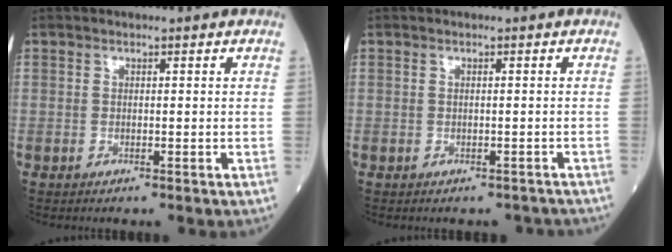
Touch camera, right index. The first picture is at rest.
{"total": 1.3, "force": [-1.1, 0.7, 0.2], "torque": [0.006, 0.008, -0.014]}